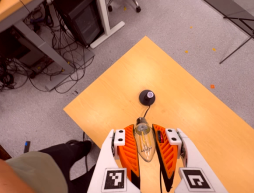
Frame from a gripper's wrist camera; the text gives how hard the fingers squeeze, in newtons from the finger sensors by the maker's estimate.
{"total": 21.0, "left": 23.0, "right": 18.9}